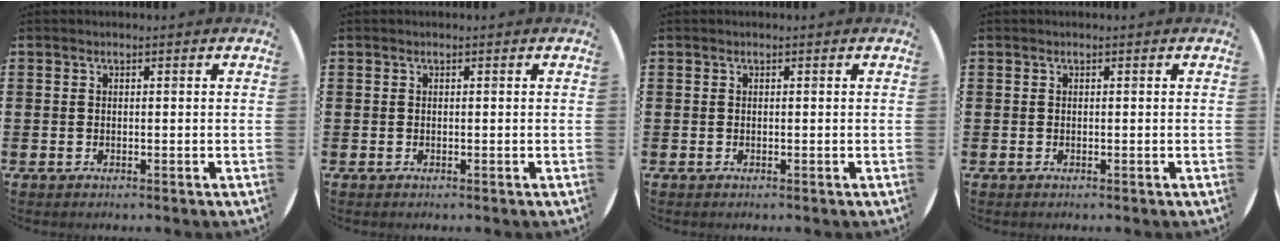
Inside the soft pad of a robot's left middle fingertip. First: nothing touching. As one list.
[{"total": 0.0}, {"total": 0.0}, {"total": 0.0}]